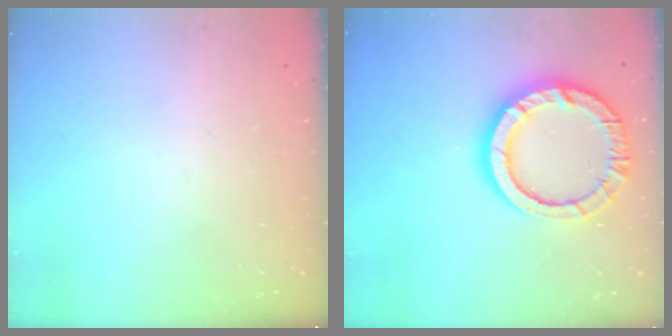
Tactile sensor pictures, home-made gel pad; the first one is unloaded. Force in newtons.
{"total": 14.5, "press": 14.5, "slide": 1.1}